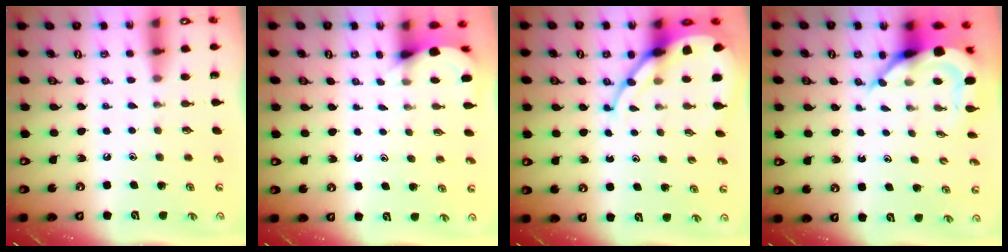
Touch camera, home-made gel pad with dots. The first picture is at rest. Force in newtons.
{"total": 4.4, "press": 4.4, "slide": 0.4}
{"total": 10.3, "press": 10.3, "slide": 1.1}
{"total": 7.7, "press": 7.6, "slide": 1.0}